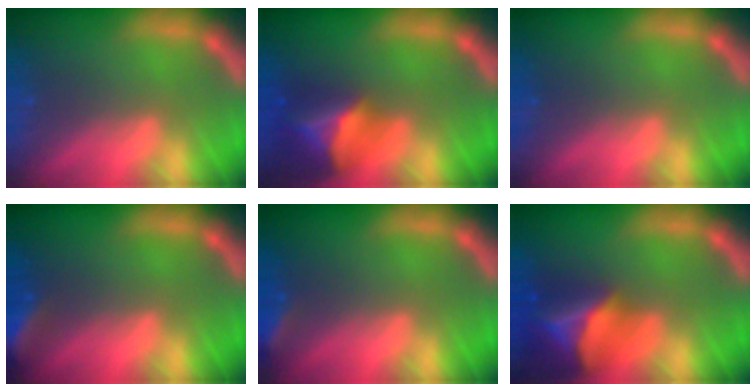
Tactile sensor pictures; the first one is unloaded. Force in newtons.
{"total": 7.5}
{"total": 0.0}
{"total": 4.4}
{"total": 2.4}
{"total": 9.4}